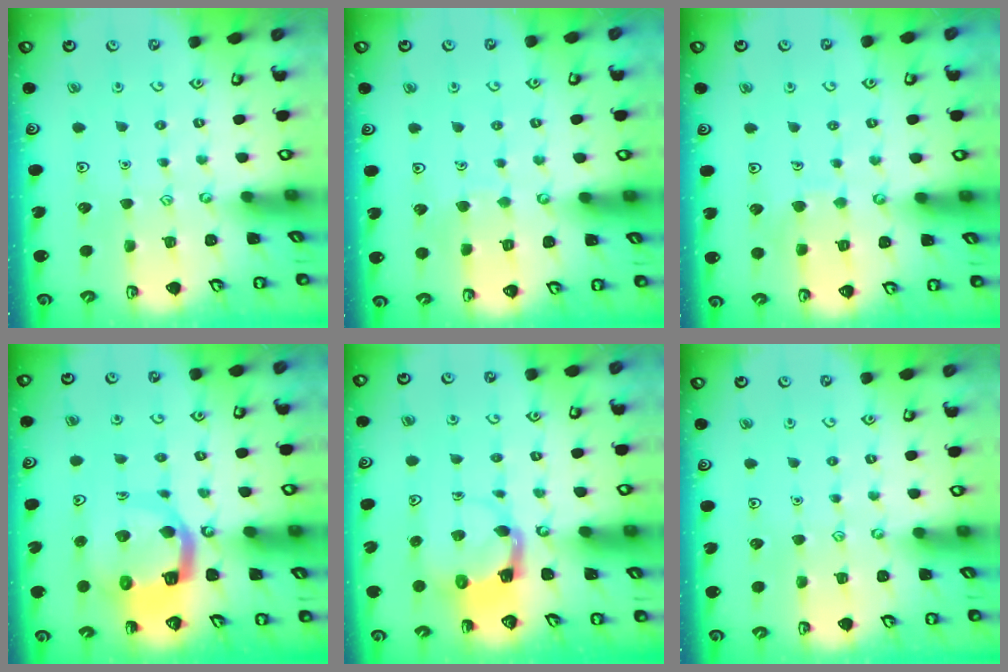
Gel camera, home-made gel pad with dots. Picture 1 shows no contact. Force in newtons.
{"total": 3.9, "press": 3.9, "slide": 0.4}
{"total": 5.4, "press": 5.4, "slide": 0.3}
{"total": 10.4, "press": 10.3, "slide": 1.2}
{"total": 3.9, "press": 3.8, "slide": 0.7}
{"total": 0.0}